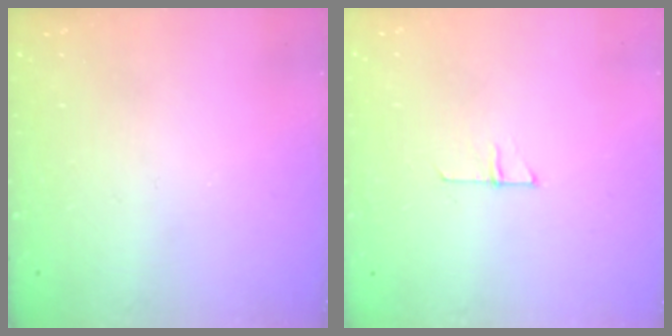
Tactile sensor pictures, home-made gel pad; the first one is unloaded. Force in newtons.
{"total": 4.5, "press": 4.5, "slide": 0.4}